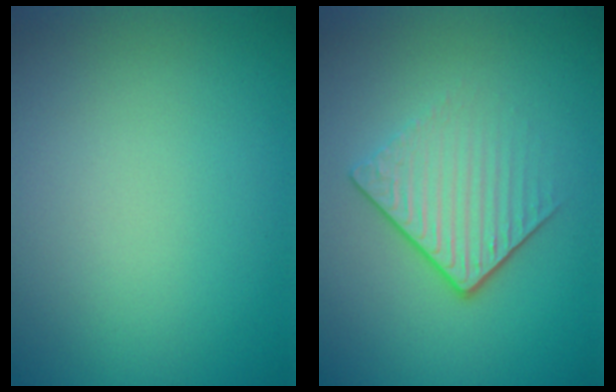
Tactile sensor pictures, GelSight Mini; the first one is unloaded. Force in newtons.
{"total": 4.2, "press": 2.7, "slide": 3.3}